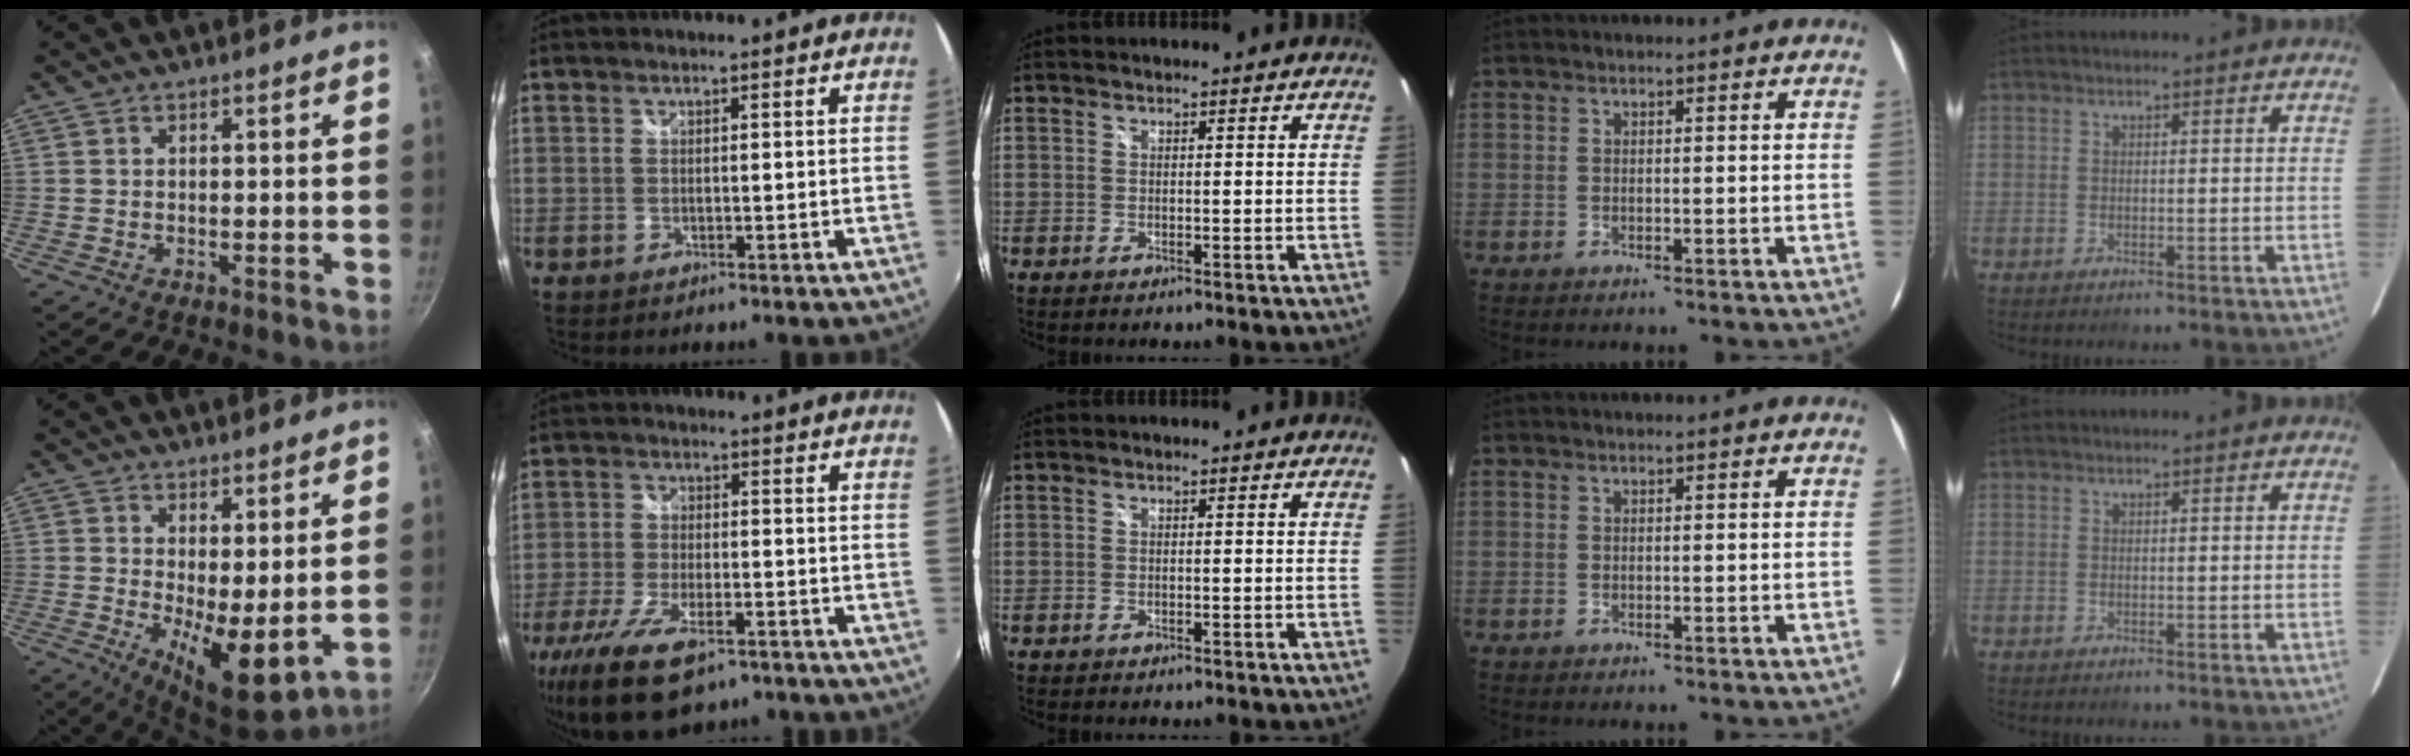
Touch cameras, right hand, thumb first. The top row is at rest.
{"thumb": {"total": 9.7, "force": [0.4, 3.4, 9.0], "torque": [-0.128, -0.027, 0.012]}, "index": {"total": 14.5, "force": [-9.4, 5.8, 9.3], "torque": [-0.211, -0.042, -0.168]}}